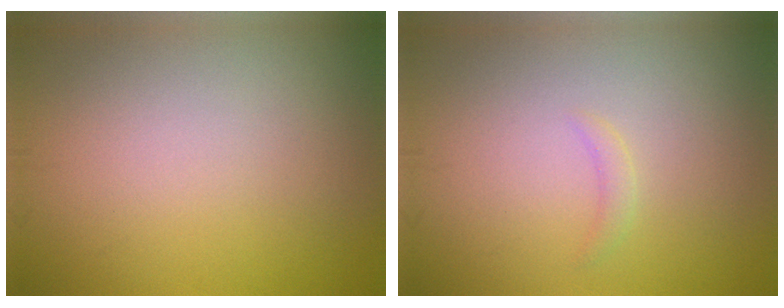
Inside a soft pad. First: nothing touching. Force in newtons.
{"total": 0.8, "press": 0.8, "slide": 0.1}